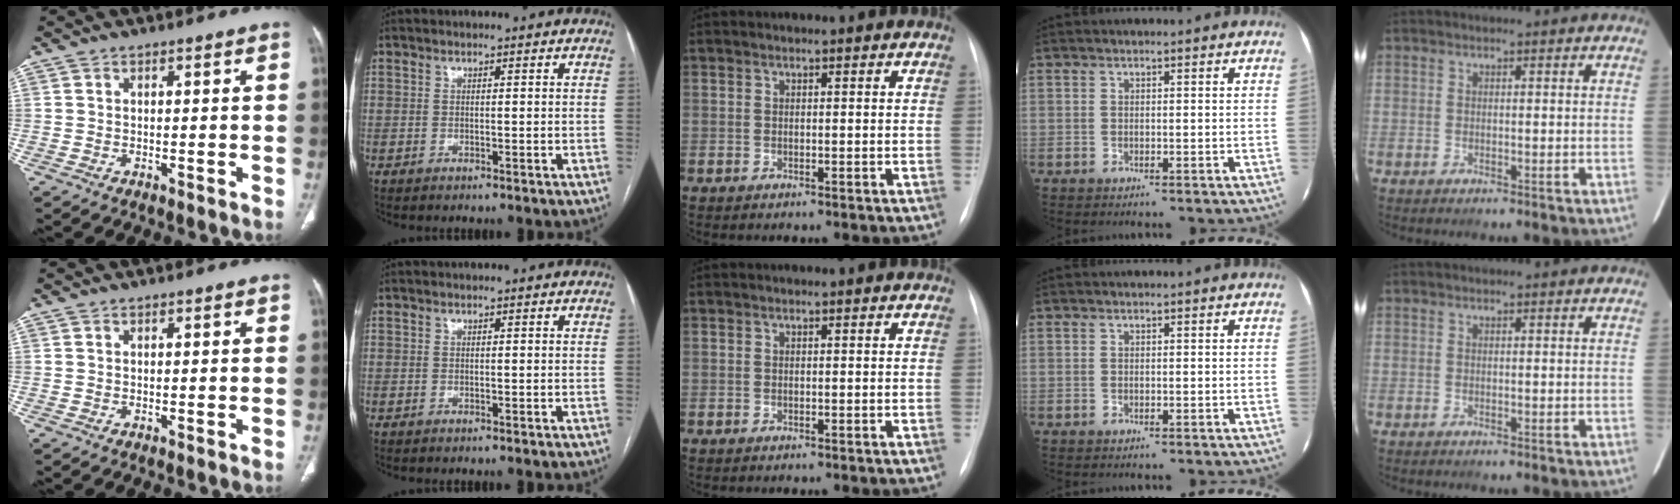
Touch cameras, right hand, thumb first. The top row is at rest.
{}